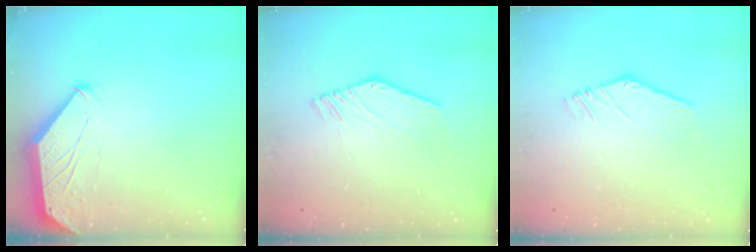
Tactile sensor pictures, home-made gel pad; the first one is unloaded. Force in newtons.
{"total": 2.3, "press": 2.3, "slide": 0.2}
{"total": 4.5, "press": 4.5, "slide": 0.3}